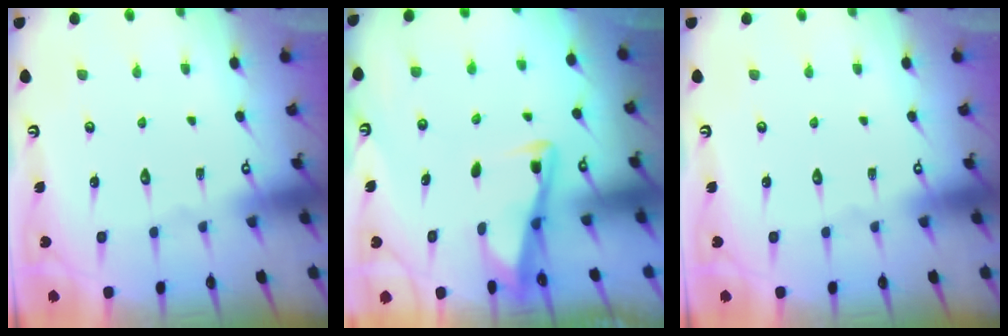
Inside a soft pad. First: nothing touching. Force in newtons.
{"total": 3.5, "press": 3.4, "slide": 0.3}
{"total": 0.0}